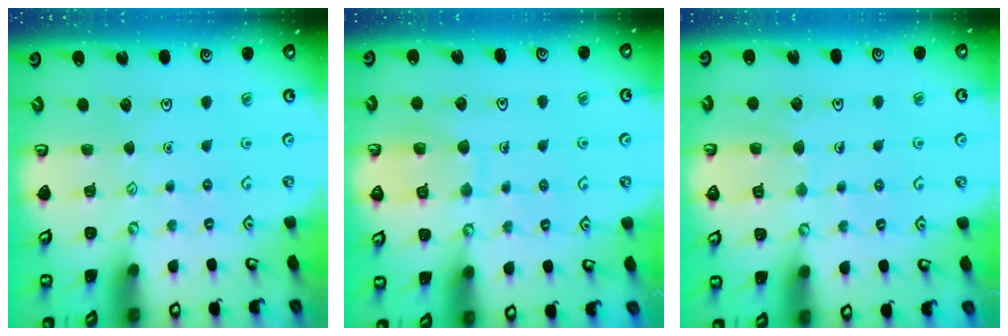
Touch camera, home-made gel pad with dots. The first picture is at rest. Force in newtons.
{"total": 9.3, "press": 9.3, "slide": 0.8}
{"total": 5.8, "press": 5.8, "slide": 0.3}